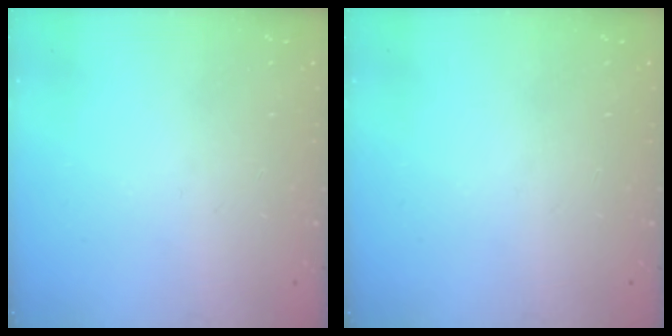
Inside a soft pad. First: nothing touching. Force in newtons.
{"total": 0.0}